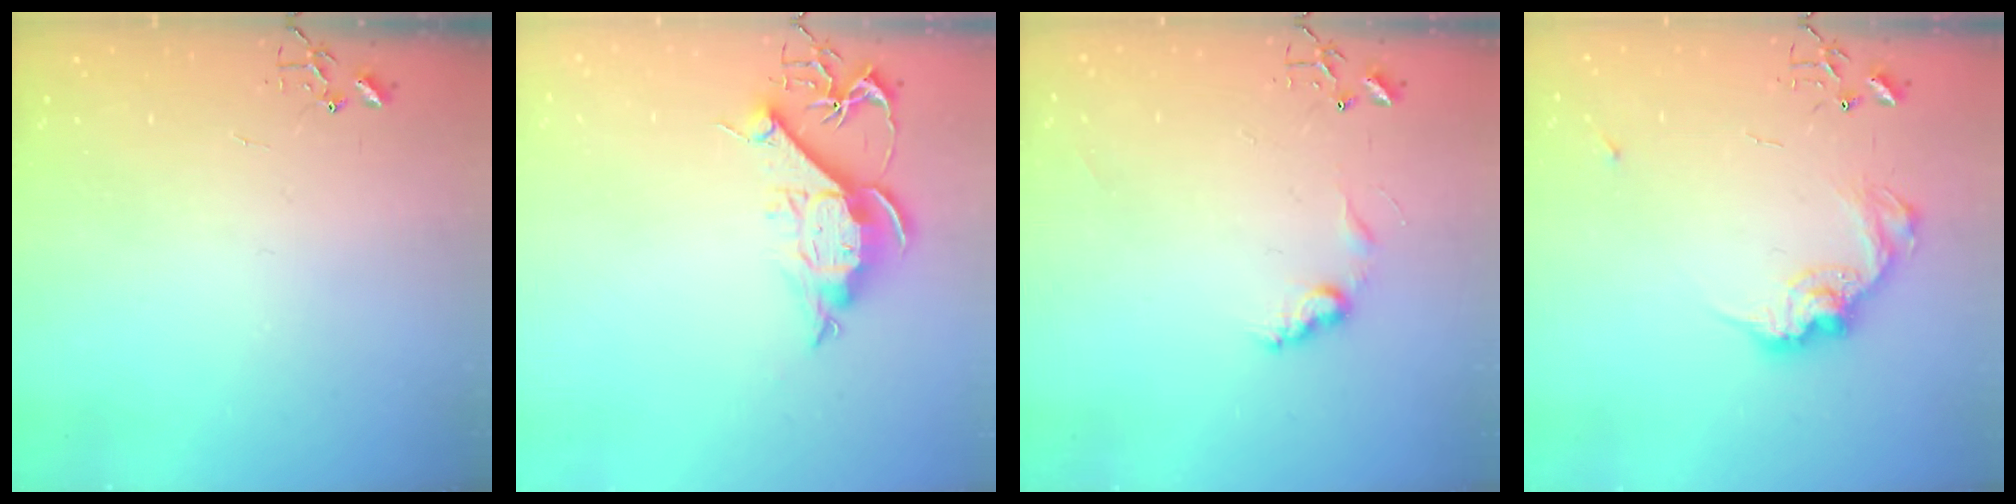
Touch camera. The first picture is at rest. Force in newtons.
{"total": 10.6, "press": 10.6, "slide": 0.4}
{"total": 7.9, "press": 7.9, "slide": 0.5}
{"total": 13.5, "press": 13.5, "slide": 0.8}